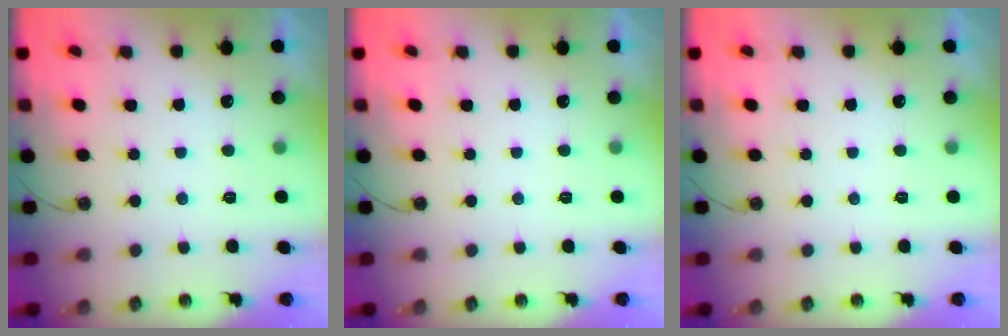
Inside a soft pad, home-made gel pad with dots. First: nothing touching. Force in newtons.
{"total": 0.0}
{"total": 0.0}